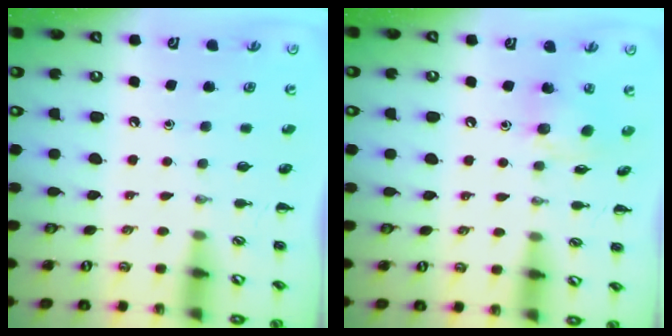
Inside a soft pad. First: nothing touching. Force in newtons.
{"total": 9.4, "press": 9.4, "slide": 0.9}